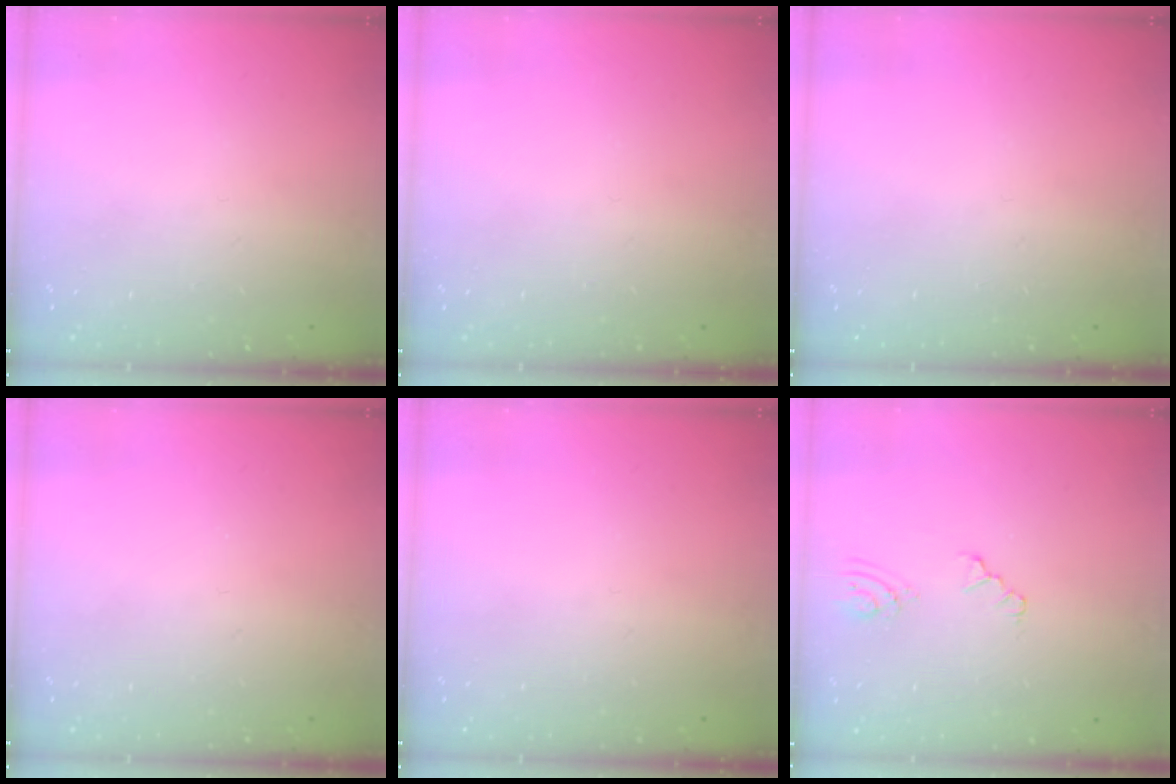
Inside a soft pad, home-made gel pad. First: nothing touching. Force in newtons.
{"total": 0.0}
{"total": 0.0}
{"total": 0.0}
{"total": 0.0}
{"total": 3.4, "press": 3.3, "slide": 0.6}